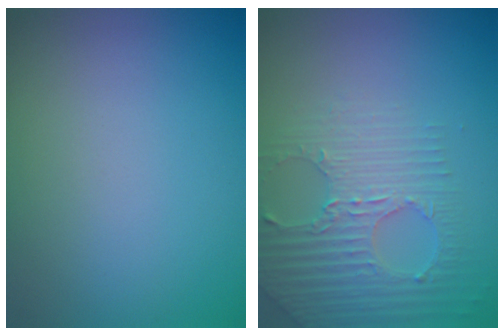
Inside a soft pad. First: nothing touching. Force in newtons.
{"total": 3.1, "press": 3.0, "slide": 0.6}